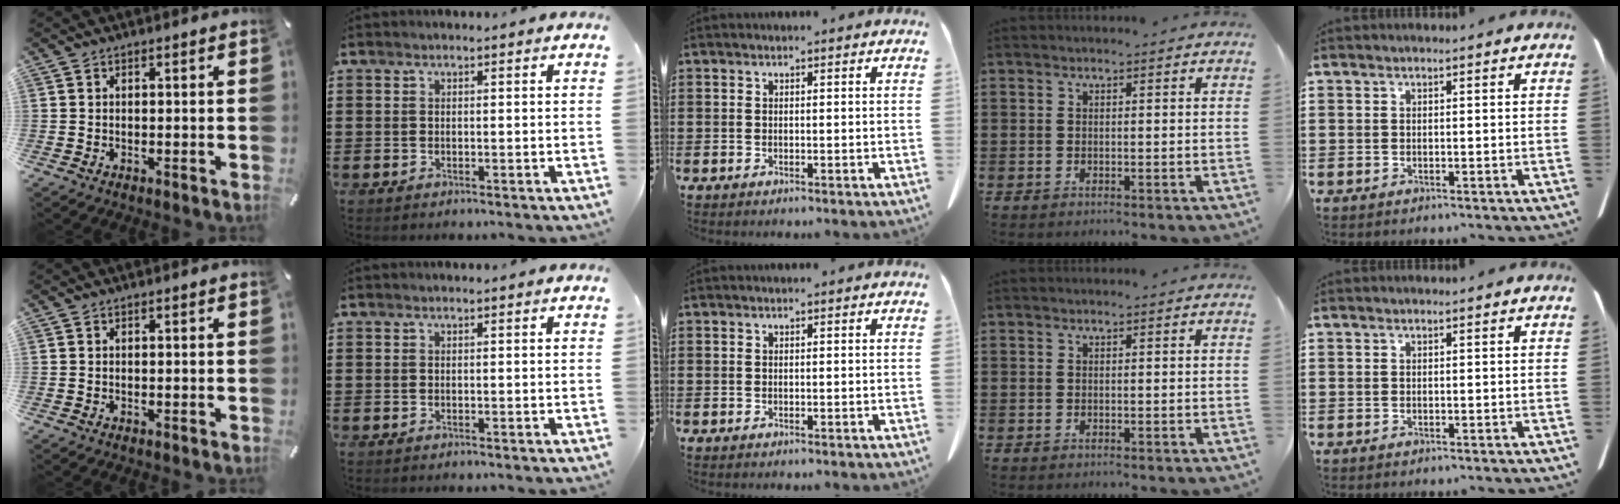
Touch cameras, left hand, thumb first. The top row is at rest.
{}